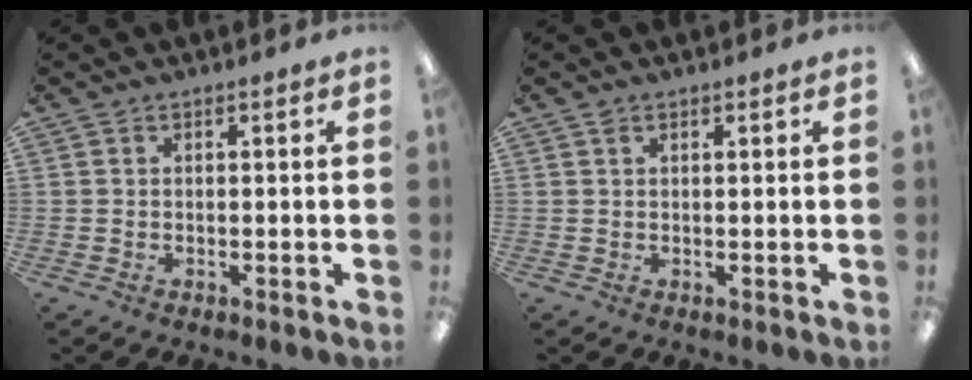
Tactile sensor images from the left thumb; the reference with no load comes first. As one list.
[{"total": 0.9, "force": [0.7, 0.4, 0.4], "torque": [-0.010, 0.000, 0.012]}]